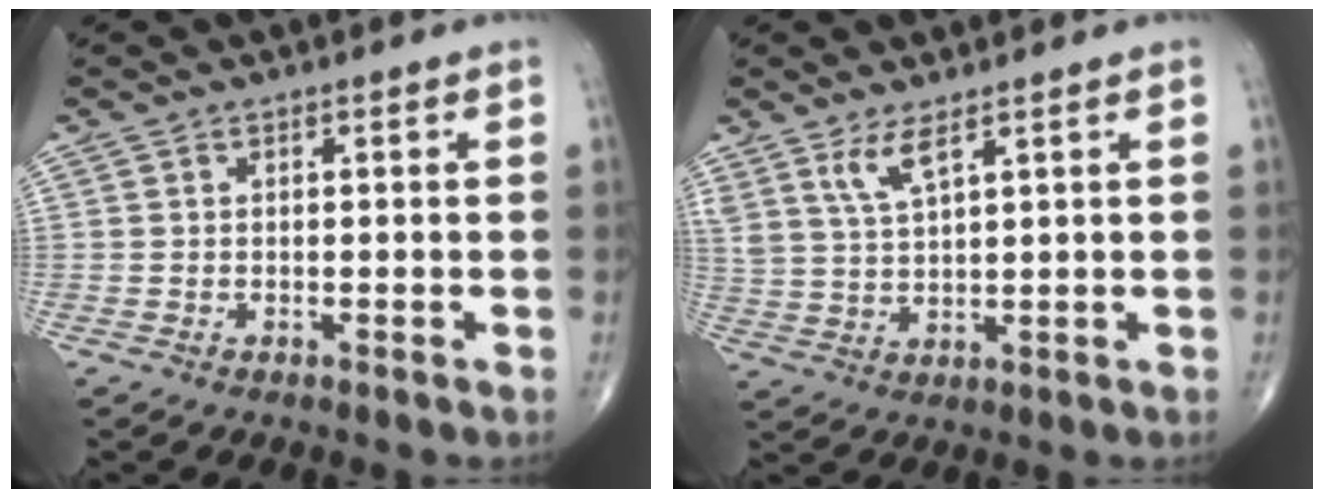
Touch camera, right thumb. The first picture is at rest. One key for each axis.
{"total": 5.3, "fx": 3.4, "fy": 1.2, "fz": 3.8, "tx": -0.083, "ty": -0.021, "tz": 0.075}